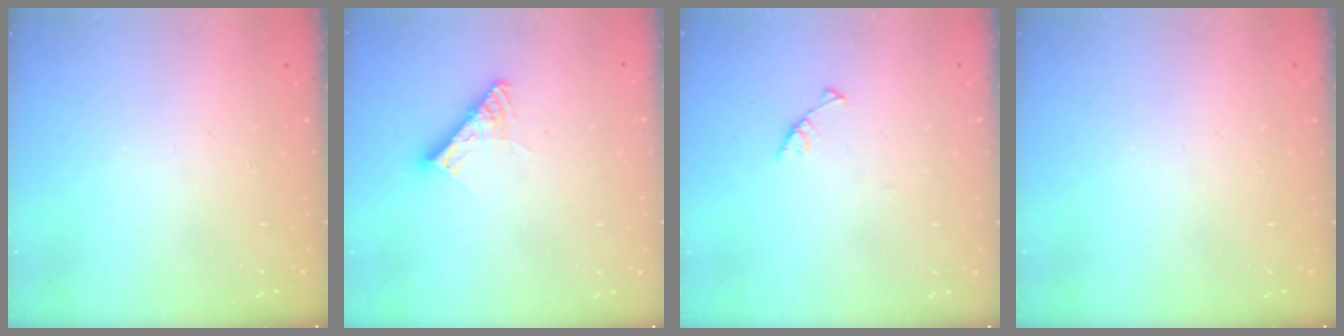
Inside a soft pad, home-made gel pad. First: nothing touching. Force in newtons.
{"total": 9.5, "press": 9.4, "slide": 1.0}
{"total": 3.0, "press": 3.0, "slide": 0.3}
{"total": 0.0}